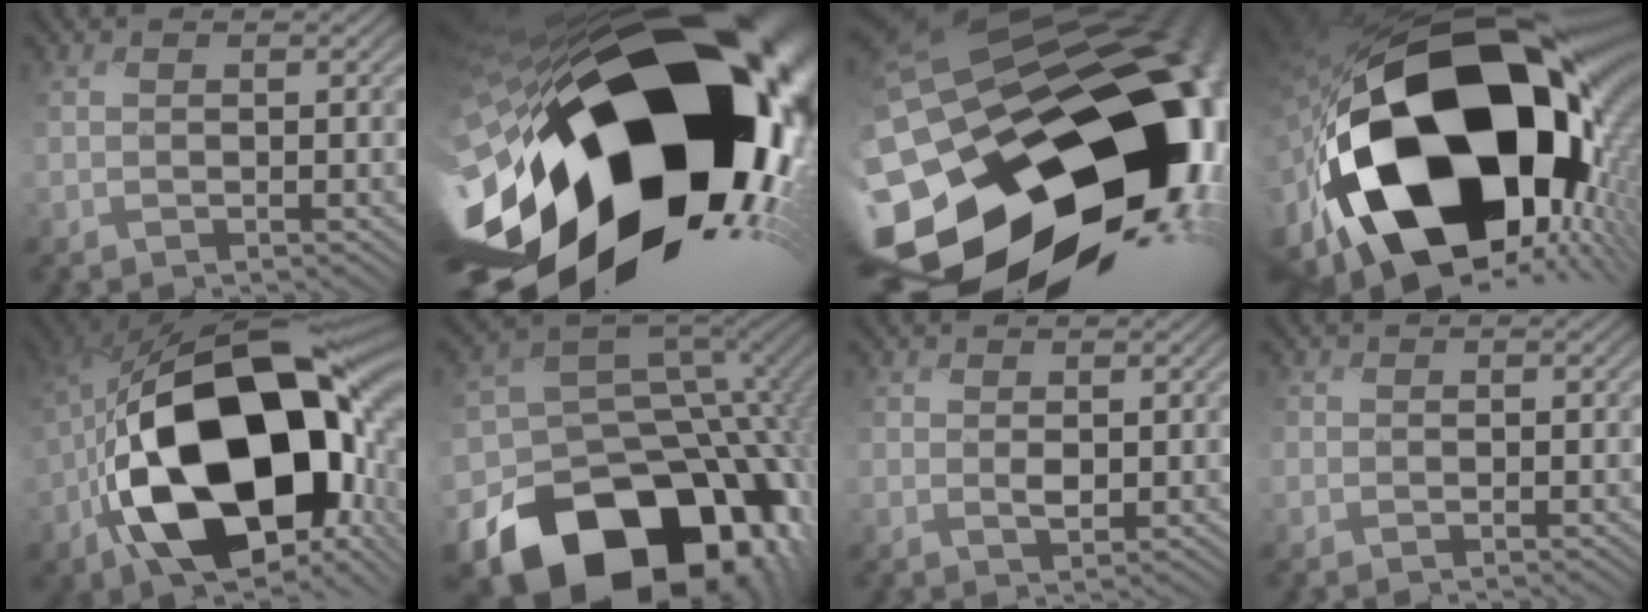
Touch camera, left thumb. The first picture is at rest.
{"total": 22.7, "force": [-5.9, 13.7, 17.1], "torque": [-0.303, -0.078, -0.113]}
{"total": 23.2, "force": [-9.7, 16.8, 12.6], "torque": [-0.194, -0.071, -0.181]}
{"total": 23.9, "force": [-4.2, 15.5, 17.7], "torque": [-0.386, -0.077, -0.042]}
{"total": 21.8, "force": [-4.6, 13.9, 16.2], "torque": [-0.332, -0.046, -0.056]}
{"total": 21.1, "force": [-12.7, 13.7, 9.7], "torque": [-0.182, -0.030, -0.182]}
{"total": 1.2, "force": [0.4, 0.8, 0.8], "torque": [-0.020, -0.003, 0.007]}
{"total": 0.6, "force": [0.1, 0.5, -0.3], "torque": [0.005, -0.002, -0.003]}